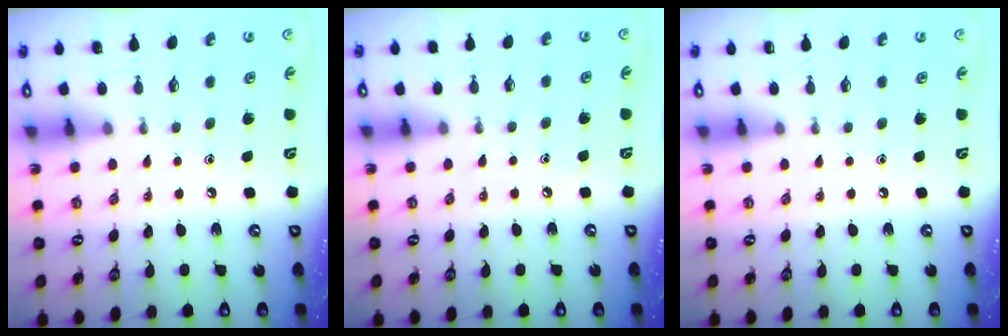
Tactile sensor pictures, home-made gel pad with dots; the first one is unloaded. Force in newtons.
{"total": 2.7, "press": 2.7, "slide": 0.4}
{"total": 0.0}